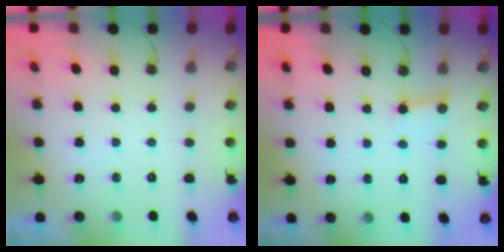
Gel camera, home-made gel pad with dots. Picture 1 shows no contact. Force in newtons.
{"total": 2.9, "press": 2.9, "slide": 0.2}